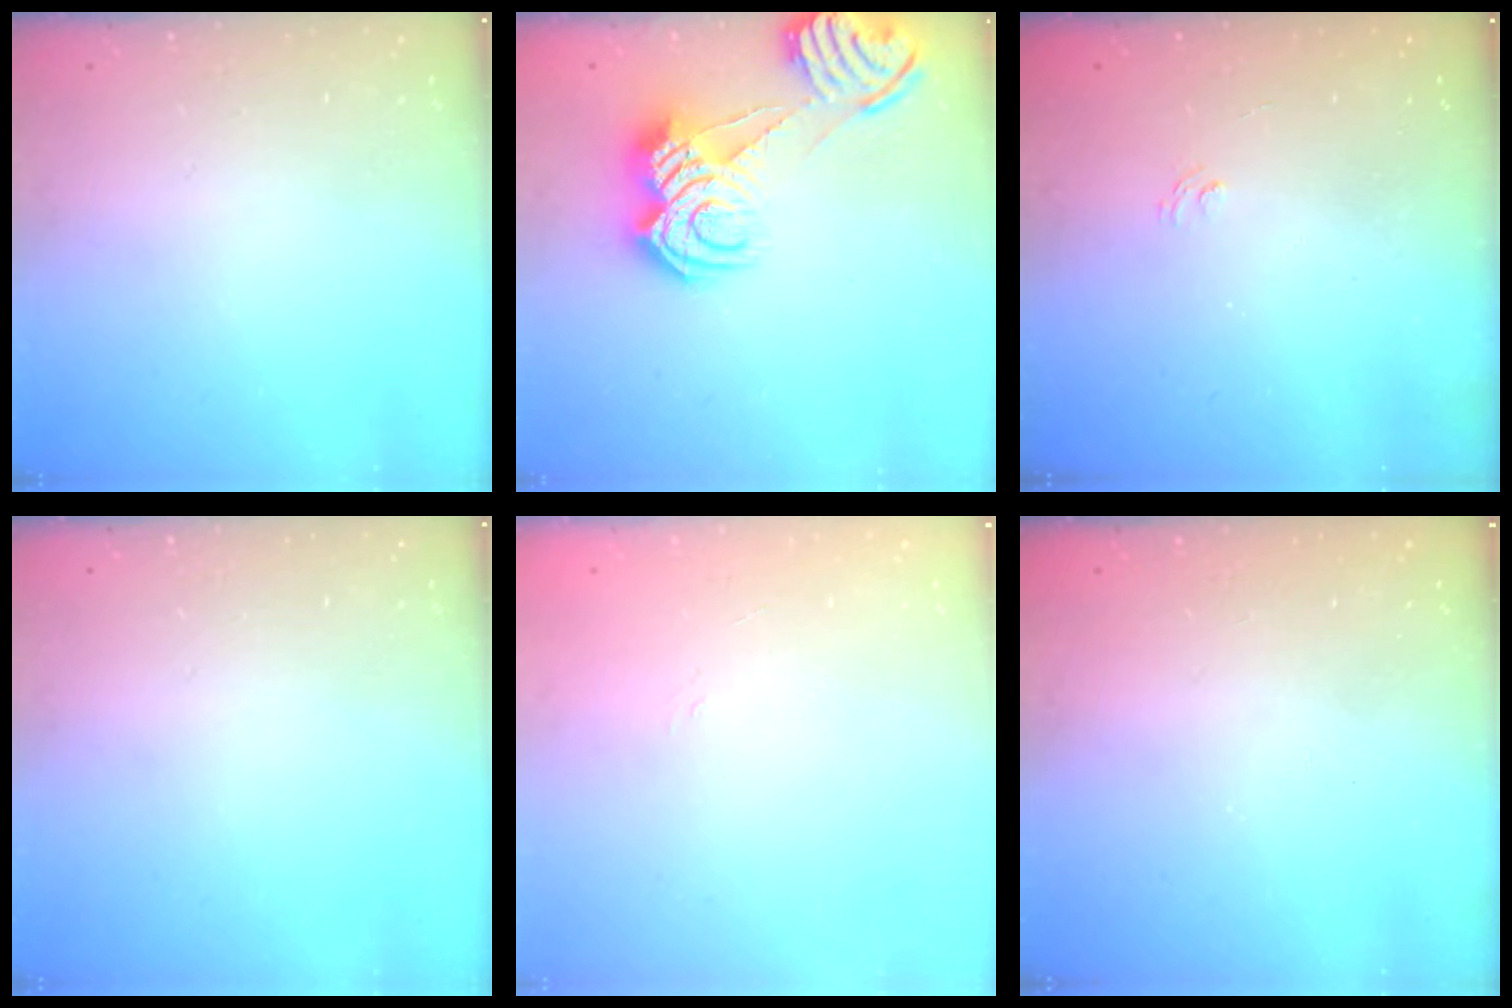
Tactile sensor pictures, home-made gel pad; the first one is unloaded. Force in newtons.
{"total": 16.2, "press": 16.1, "slide": 1.2}
{"total": 1.4, "press": 0.7, "slide": 1.1}
{"total": 0.0}
{"total": 2.2, "press": 2.0, "slide": 1.1}
{"total": 2.3, "press": 2.2, "slide": 0.7}